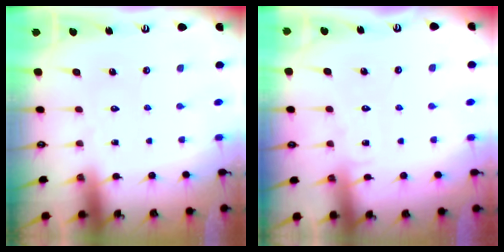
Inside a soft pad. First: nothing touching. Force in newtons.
{"total": 4.6, "press": 4.6, "slide": 0.5}